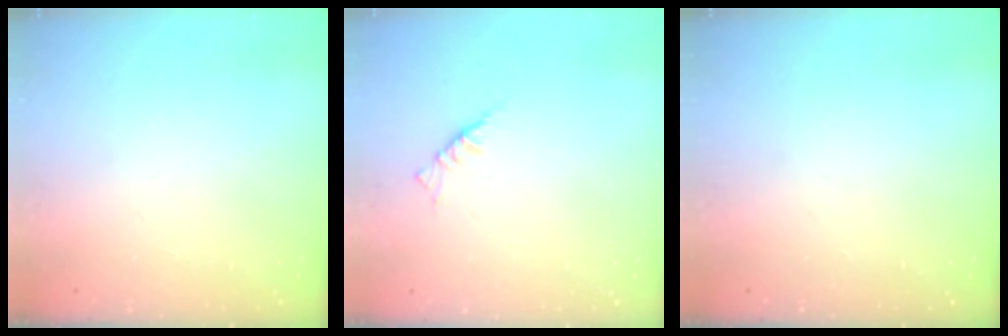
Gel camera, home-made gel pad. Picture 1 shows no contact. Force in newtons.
{"total": 2.3, "press": 2.2, "slide": 0.5}
{"total": 0.0}